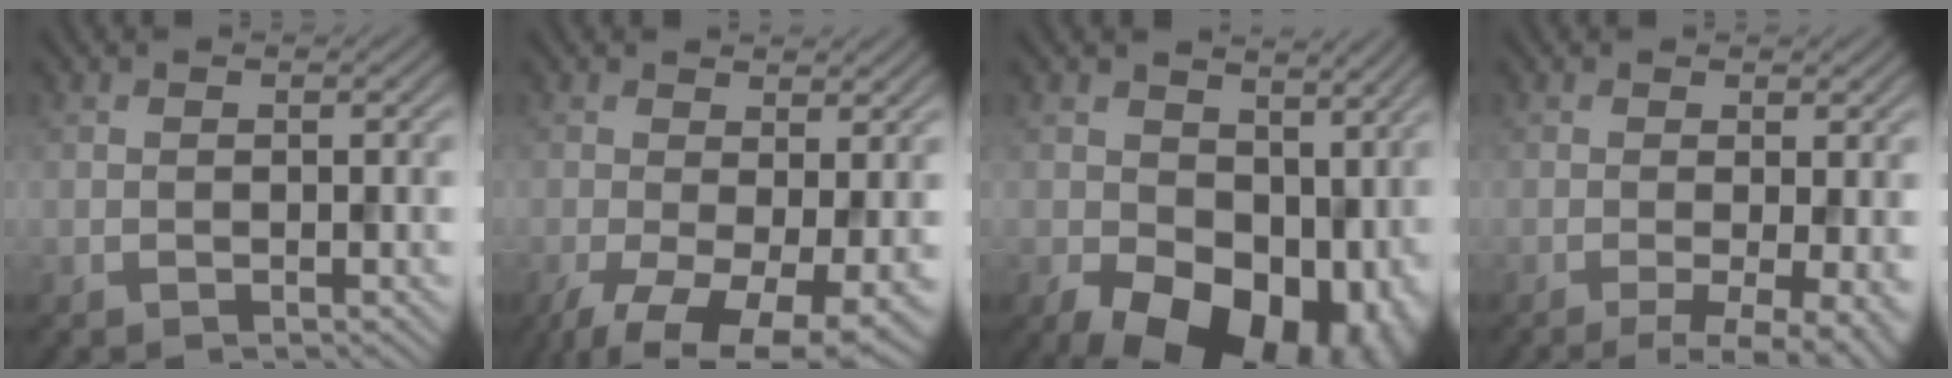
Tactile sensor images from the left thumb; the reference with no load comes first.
{"total": 9.1, "force": [-3.6, 3.7, 7.5], "torque": [-0.145, -0.031, -0.053]}
{"total": 15.2, "force": [-1.9, 10.9, 10.5], "torque": [-0.142, -0.056, -0.007]}
{"total": 5.7, "force": [-1.7, 1.3, 5.2], "torque": [-0.077, -0.007, -0.025]}